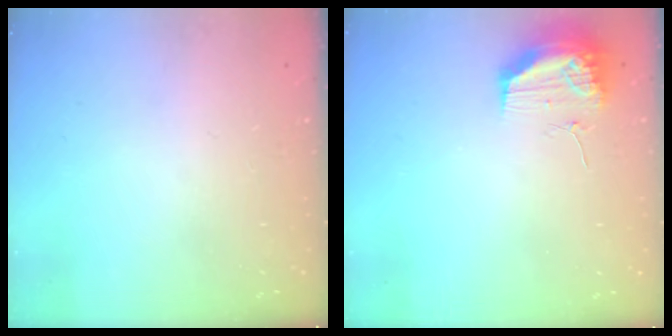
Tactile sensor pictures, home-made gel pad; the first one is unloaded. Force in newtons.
{"total": 11.2, "press": 11.1, "slide": 1.6}